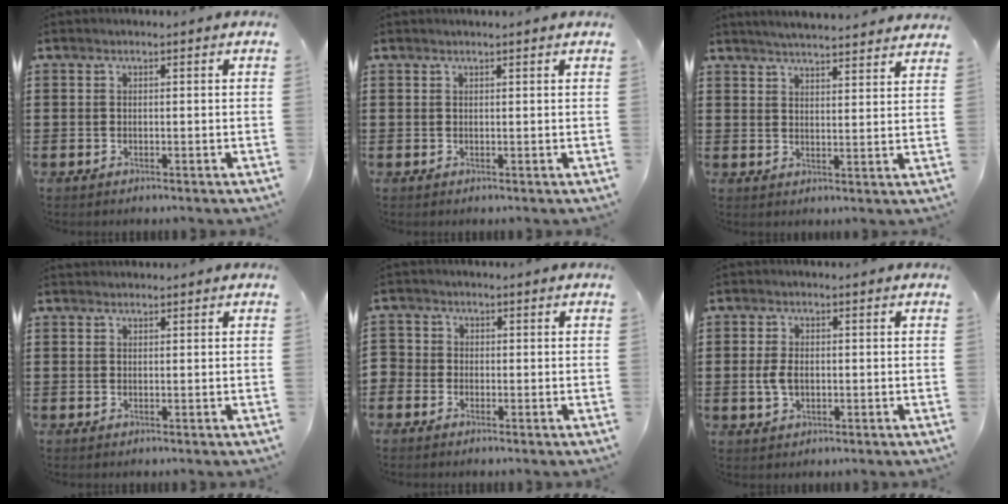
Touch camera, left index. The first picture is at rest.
{"total": 0.6, "force": [0.5, -0.1, 0.3], "torque": [-0.007, -0.002, 0.010]}
{"total": 4.1, "force": [4.0, -0.5, 0.6], "torque": [-0.026, -0.021, 0.071]}
{"total": 0.6, "force": [0.5, 0.2, 0.0], "torque": [-0.001, 0.000, 0.011]}
{"total": 1.7, "force": [-1.0, 1.4, -0.1], "torque": [-0.008, 0.003, -0.025]}
{"total": 3.4, "force": [-0.3, 2.1, 2.6], "torque": [-0.075, -0.003, -0.013]}